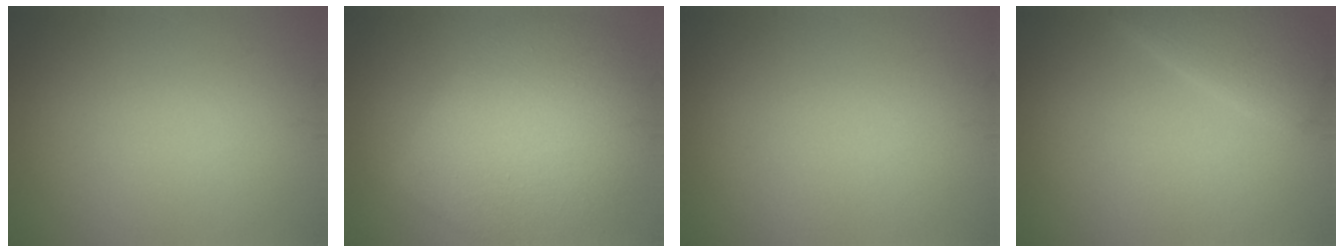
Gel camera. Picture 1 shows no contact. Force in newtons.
{"total": 10.1, "press": 10.1, "slide": 0.5}
{"total": 0.0}
{"total": 2.8, "press": 2.8, "slide": 0.2}